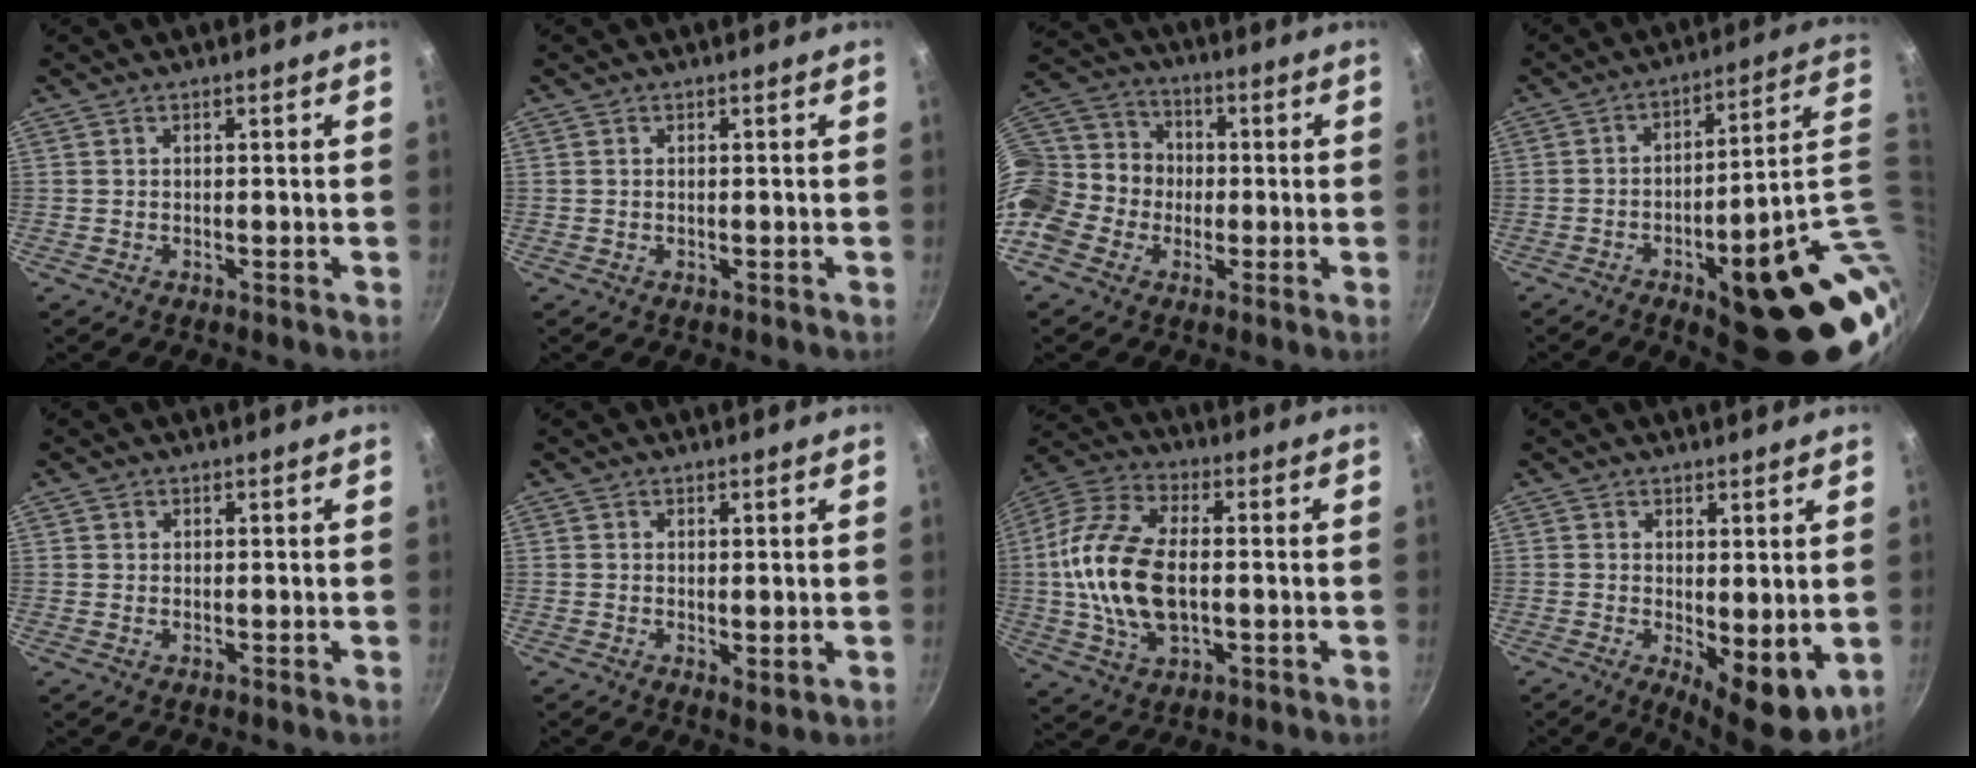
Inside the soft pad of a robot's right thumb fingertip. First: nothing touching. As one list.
[{"total": 0.0}, {"total": 15.3, "force": [-3.3, 13.1, 7.2], "torque": [-0.122, 0.047, -0.077]}, {"total": 24.9, "force": [-4.9, 7.4, 23.3], "torque": [-0.251, 0.008, -0.054]}, {"total": 0.6, "force": [0.3, 0.5, 0.2], "torque": [-0.003, 0.001, 0.003]}, {"total": 2.1, "force": [0.6, 1.0, 1.8], "torque": [-0.026, -0.012, 0.009]}, {"total": 17.6, "force": [-0.5, 9.7, 14.6], "torque": [-0.286, 0.021, -0.019]}, {"total": 8.2, "force": [-0.2, 3.6, 7.4], "torque": [-0.085, -0.014, 0.010]}]